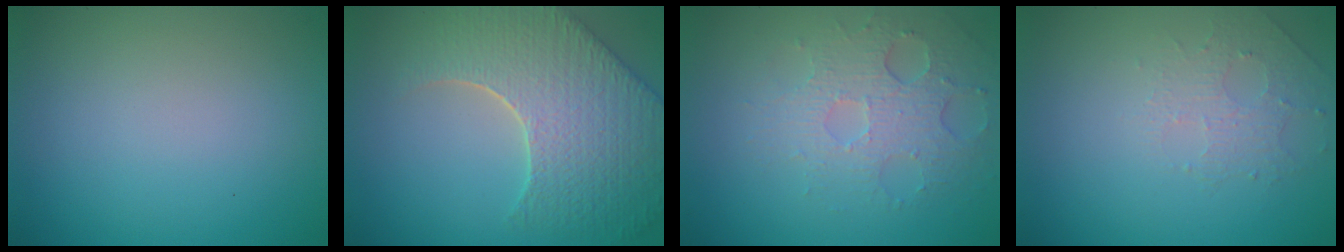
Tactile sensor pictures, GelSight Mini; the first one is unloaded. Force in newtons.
{"total": 8.8, "press": 6.3, "slide": 6.2}
{"total": 3.5, "press": 3.2, "slide": 1.4}
{"total": 1.5, "press": 1.0, "slide": 1.1}